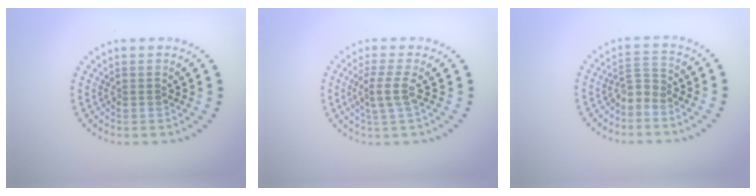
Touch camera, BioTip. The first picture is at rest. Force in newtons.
{"total": 2.3, "press": 1.7, "slide": 1.5}
{"total": 2.0, "press": 1.4, "slide": 1.4}